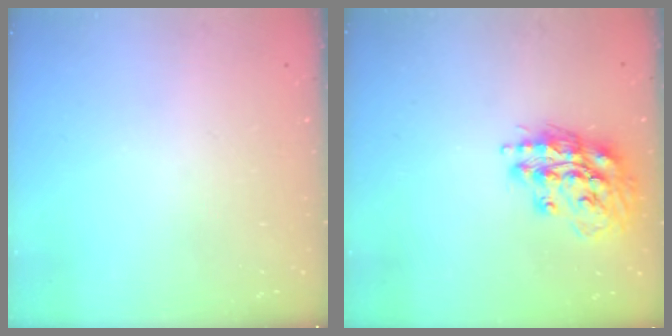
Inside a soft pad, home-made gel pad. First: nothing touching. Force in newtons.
{"total": 15.3, "press": 15.2, "slide": 1.9}